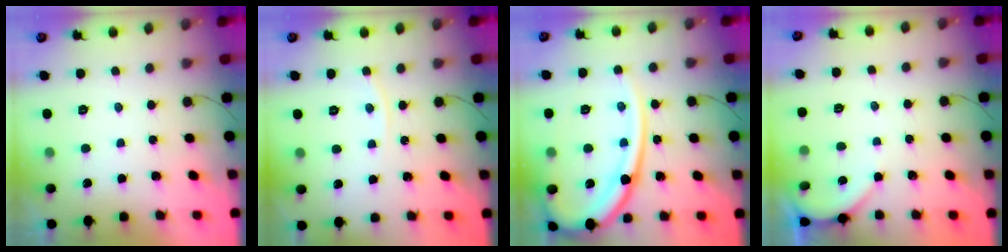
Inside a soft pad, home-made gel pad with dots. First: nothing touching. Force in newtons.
{"total": 3.1, "press": 3.1, "slide": 0.3}
{"total": 18.4, "press": 18.3, "slide": 2.2}
{"total": 2.1, "press": 2.1, "slide": 0.3}